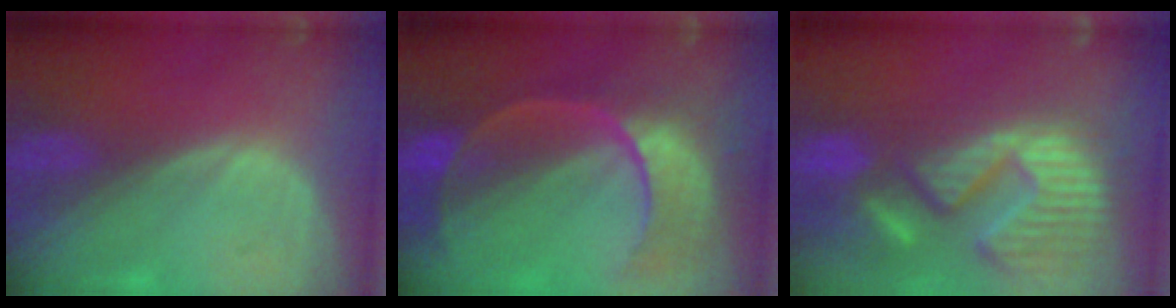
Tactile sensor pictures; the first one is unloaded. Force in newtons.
{"total": 10.7, "press": 9.2, "slide": 5.5}
{"total": 15.4, "press": 12.7, "slide": 8.7}